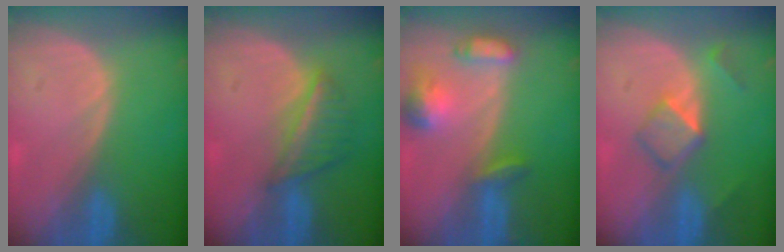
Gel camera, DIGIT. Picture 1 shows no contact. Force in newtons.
{"total": 5.6, "press": 5.2, "slide": 2.1}
{"total": 6.8, "press": 6.4, "slide": 2.3}
{"total": 5.3, "press": 4.5, "slide": 2.9}